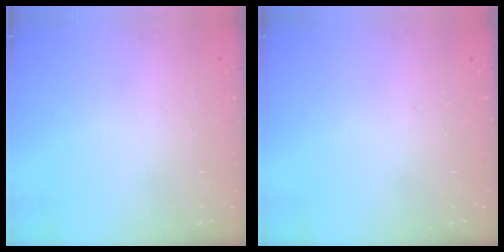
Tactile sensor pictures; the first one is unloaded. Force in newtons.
{"total": 0.0}